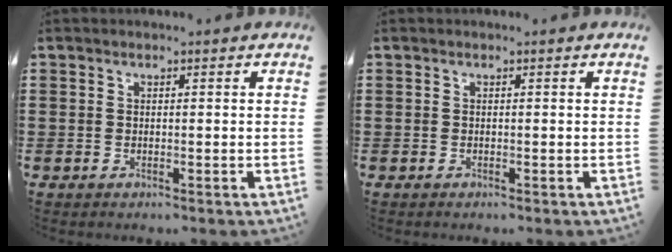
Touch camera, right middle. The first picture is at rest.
{"total": 0.0}